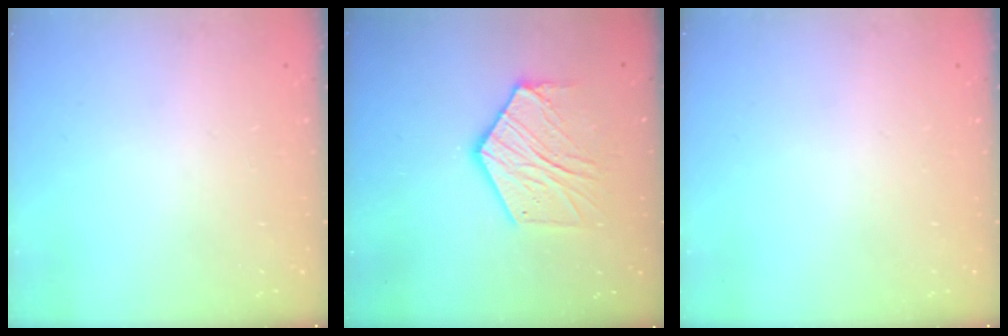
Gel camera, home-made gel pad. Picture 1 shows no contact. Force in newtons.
{"total": 13.7, "press": 13.7, "slide": 0.7}
{"total": 0.0}